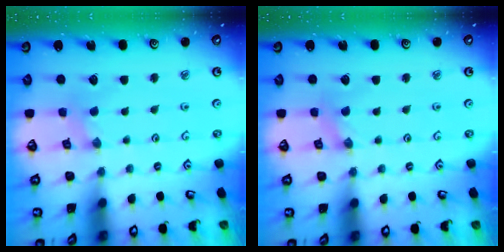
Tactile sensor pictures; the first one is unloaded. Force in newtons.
{"total": 1.0, "press": 1.0, "slide": 0.2}